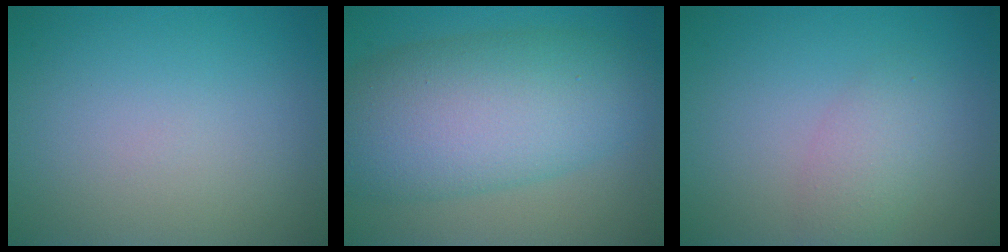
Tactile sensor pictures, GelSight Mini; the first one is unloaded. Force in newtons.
{"total": 10.7, "press": 10.7, "slide": 0.5}
{"total": 2.3, "press": 2.3, "slide": 0.1}